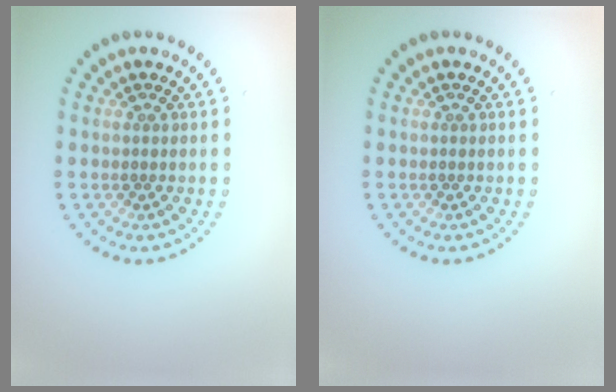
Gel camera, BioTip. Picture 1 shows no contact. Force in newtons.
{"total": 0.0}